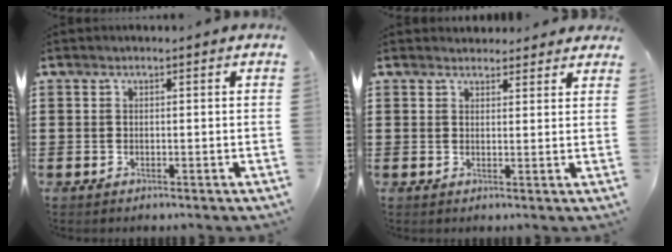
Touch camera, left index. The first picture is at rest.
{"total": 2.4, "force": [2.3, 0.8, 0.1], "torque": [0.000, -0.004, 0.042]}